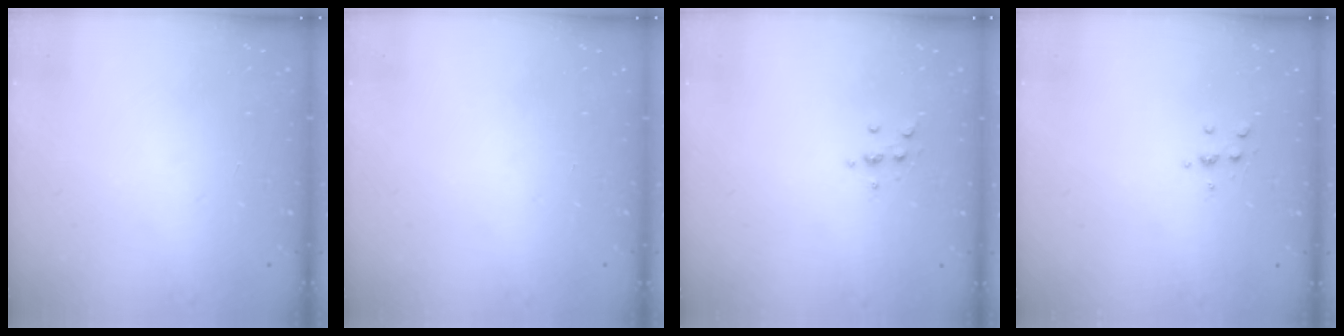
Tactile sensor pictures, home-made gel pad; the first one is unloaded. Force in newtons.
{"total": 0.0}
{"total": 3.5, "press": 3.3, "slide": 1.0}
{"total": 4.9, "press": 4.8, "slide": 1.1}